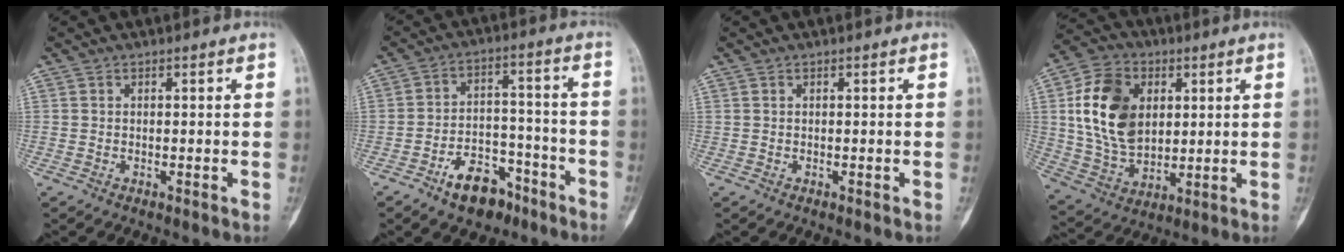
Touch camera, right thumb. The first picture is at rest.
{"total": 10.3, "force": [-6.6, 5.9, 5.2], "torque": [-0.058, 0.061, -0.105]}
{"total": 0.0}
{"total": 16.9, "force": [3.6, 12.0, 11.3], "torque": [-0.181, -0.006, 0.072]}